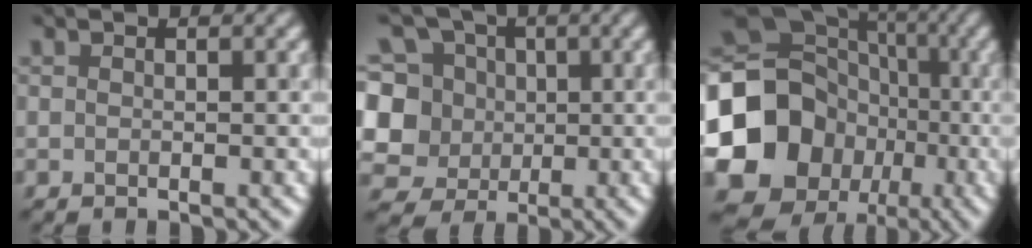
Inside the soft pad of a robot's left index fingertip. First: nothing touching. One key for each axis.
{"total": 10.4, "fx": 0.9, "fy": 9.8, "fz": 3.4, "tx": -0.110, "ty": 0.025, "tz": 0.005}
{"total": 17.2, "fx": -3.2, "fy": 15.3, "fz": 7.2, "tx": -0.151, "ty": -0.014, "tz": -0.082}